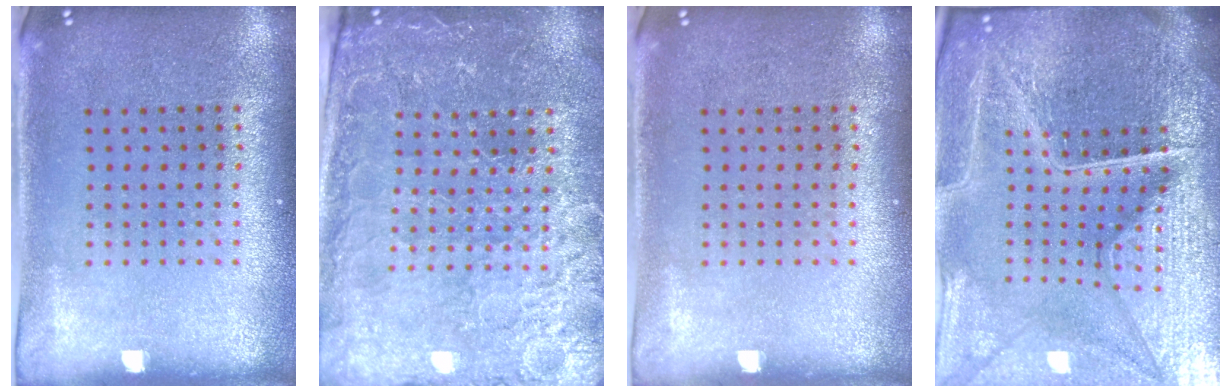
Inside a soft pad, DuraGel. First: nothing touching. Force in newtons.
{"total": 3.7, "press": 3.6, "slide": 1.0}
{"total": 0.0}
{"total": 7.0, "press": 6.1, "slide": 3.4}